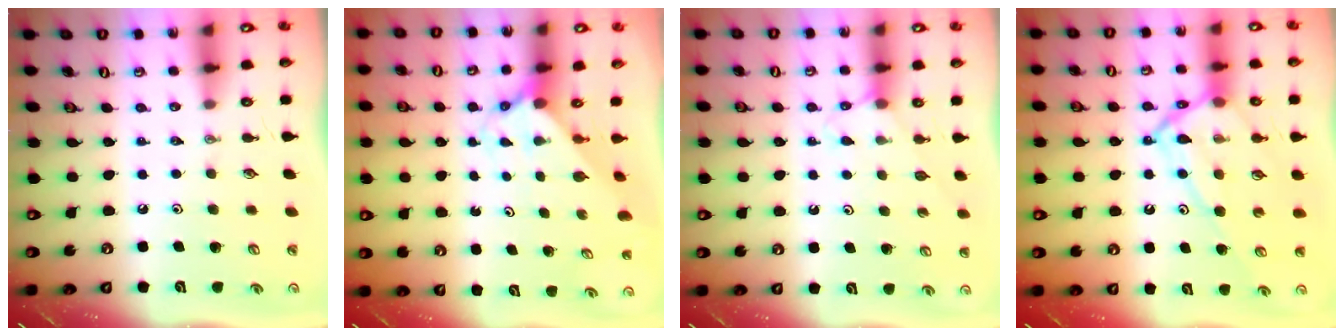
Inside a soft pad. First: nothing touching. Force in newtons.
{"total": 1.7, "press": 1.7, "slide": 0.1}
{"total": 5.5, "press": 5.5, "slide": 0.6}
{"total": 14.5, "press": 14.5, "slide": 1.2}